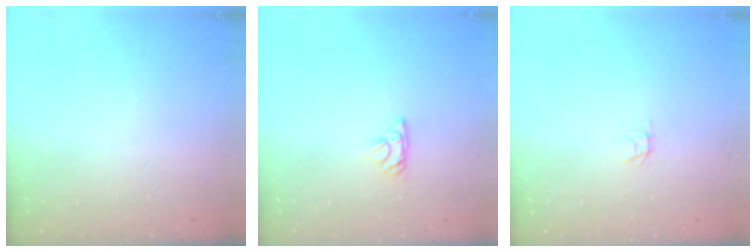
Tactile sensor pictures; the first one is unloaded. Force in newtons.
{"total": 4.3, "press": 4.3, "slide": 0.7}
{"total": 1.8, "press": 1.8, "slide": 0.1}